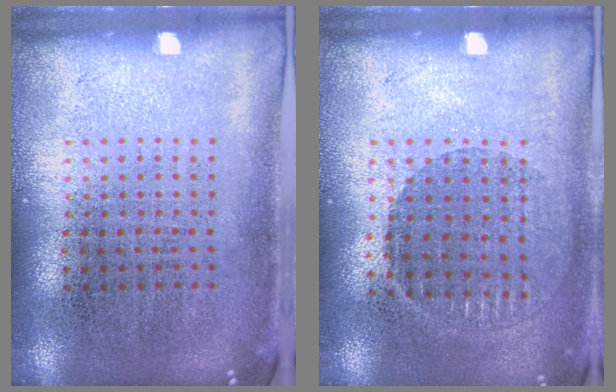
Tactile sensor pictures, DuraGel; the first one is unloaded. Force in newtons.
{"total": 0.9, "press": 0.8, "slide": 0.4}